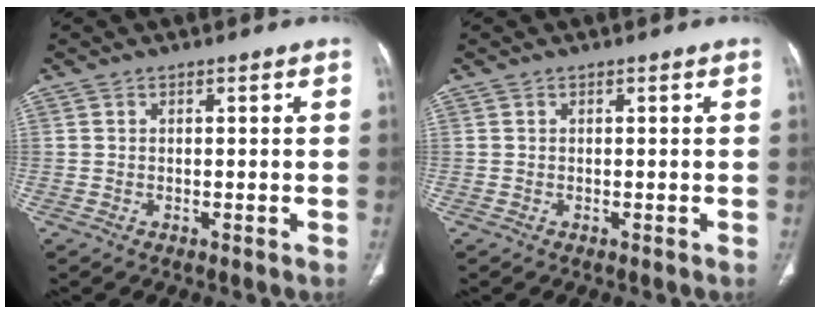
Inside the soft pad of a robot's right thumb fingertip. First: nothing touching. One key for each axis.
{"total": 0.0}